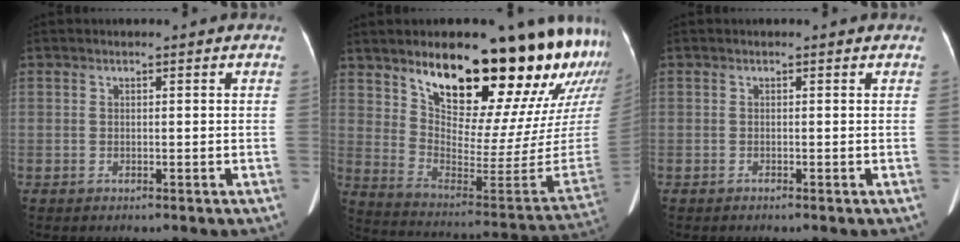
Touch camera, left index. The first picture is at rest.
{"total": 27.2, "force": [20.3, 6.2, 16.9], "torque": [-0.248, -0.092, 0.275]}
{"total": 1.8, "force": [1.5, 0.4, 0.8], "torque": [-0.014, 0.010, 0.008]}